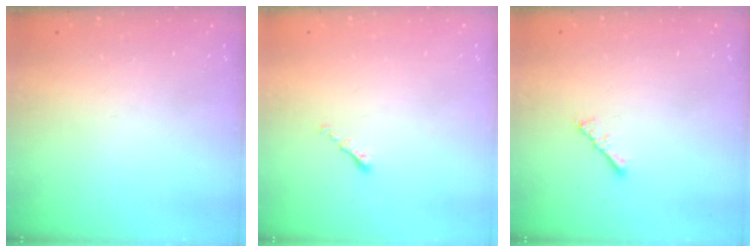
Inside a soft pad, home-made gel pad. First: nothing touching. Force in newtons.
{"total": 0.6, "press": 0.5, "slide": 0.2}
{"total": 2.2, "press": 2.1, "slide": 0.5}